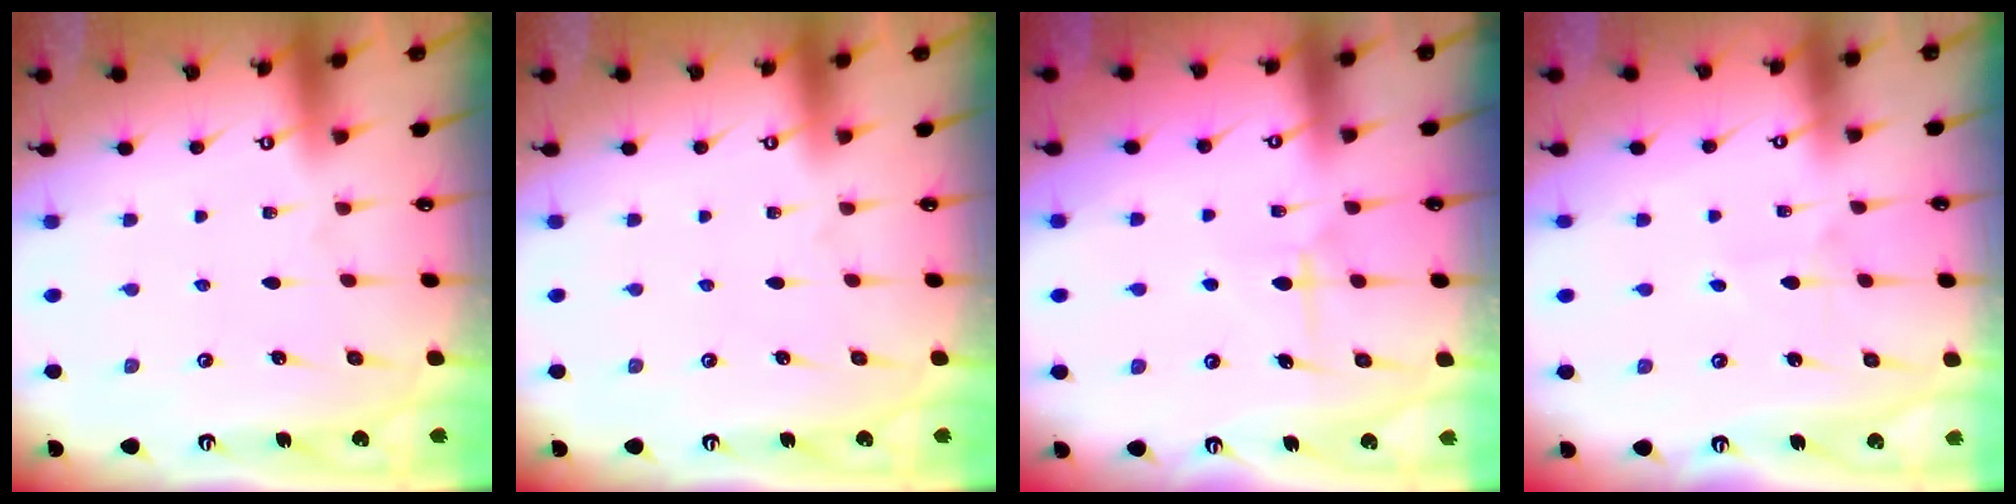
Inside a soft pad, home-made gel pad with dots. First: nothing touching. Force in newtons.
{"total": 0.0}
{"total": 6.7, "press": 6.7, "slide": 0.4}
{"total": 3.5, "press": 3.5, "slide": 0.4}